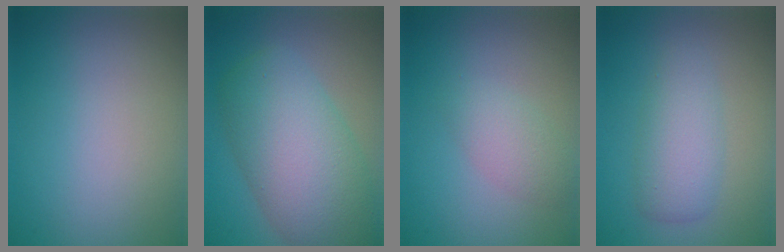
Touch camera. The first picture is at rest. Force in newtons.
{"total": 9.5, "press": 9.5, "slide": 0.1}
{"total": 2.2, "press": 2.2, "slide": 0.0}
{"total": 3.7, "press": 3.7, "slide": 0.1}